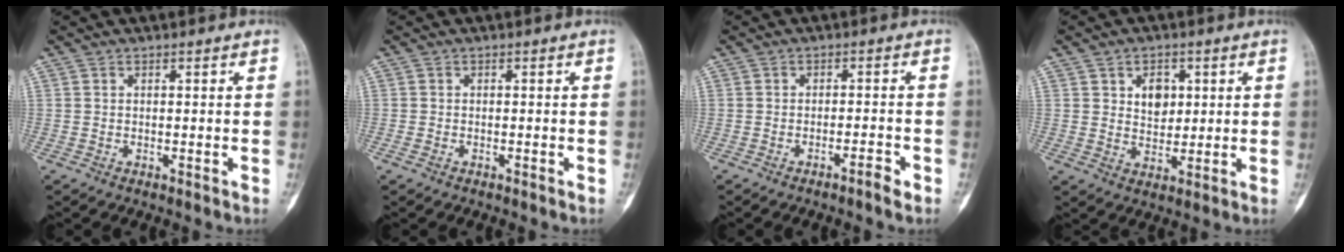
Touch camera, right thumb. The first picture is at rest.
{"total": 0.9, "force": [-0.6, 0.5, 0.5], "torque": [-0.016, -0.001, -0.012]}
{"total": 2.4, "force": [-1.8, 0.2, 1.7], "torque": [-0.031, 0.013, -0.030]}
{"total": 5.7, "force": [1.8, 4.2, 3.4], "torque": [-0.026, -0.010, 0.030]}